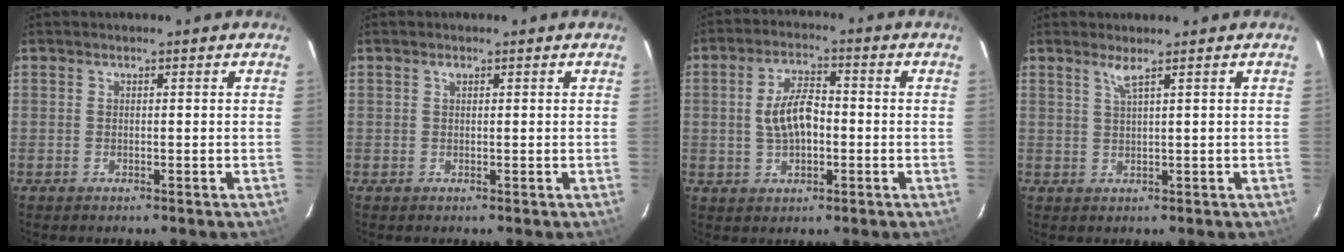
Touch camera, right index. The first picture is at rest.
{"total": 0.6, "force": [0.3, 0.4, 0.4], "torque": [-0.006, 0.003, 0.005]}
{"total": 7.4, "force": [-0.7, 3.8, 6.3], "torque": [-0.122, 0.011, -0.007]}
{"total": 1.8, "force": [1.2, -0.5, 1.3], "torque": [-0.028, -0.004, 0.024]}